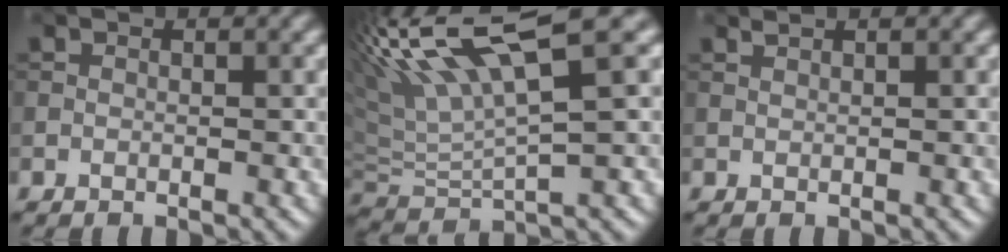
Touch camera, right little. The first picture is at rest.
{"total": 11.4, "force": [5.4, 2.3, 9.7], "torque": [-0.179, 0.031, 0.098]}
{"total": 0.6, "force": [0.5, 0.0, 0.2], "torque": [-0.003, 0.000, 0.010]}